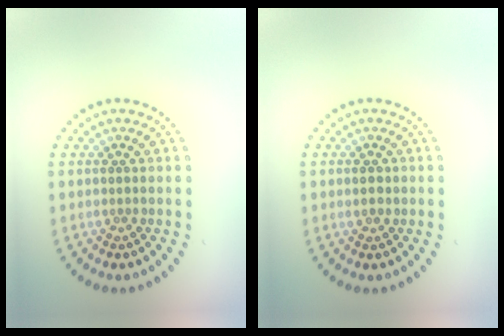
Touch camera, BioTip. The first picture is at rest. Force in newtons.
{"total": 1.1, "press": 1.1, "slide": 0.2}